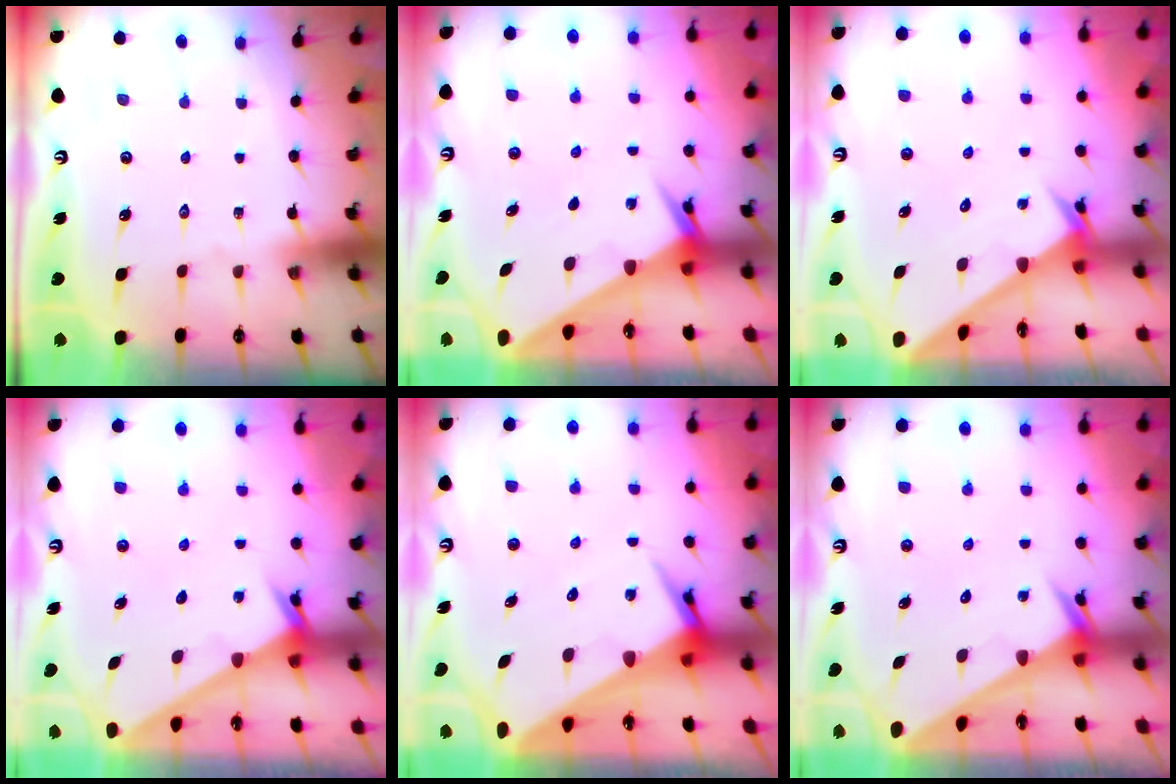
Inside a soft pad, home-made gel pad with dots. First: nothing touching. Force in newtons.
{"total": 2.8, "press": 2.8, "slide": 0.2}
{"total": 2.9, "press": 2.9, "slide": 0.1}
{"total": 2.4, "press": 2.4, "slide": 0.2}
{"total": 7.6, "press": 7.5, "slide": 0.5}
{"total": 2.5, "press": 2.5, "slide": 0.1}